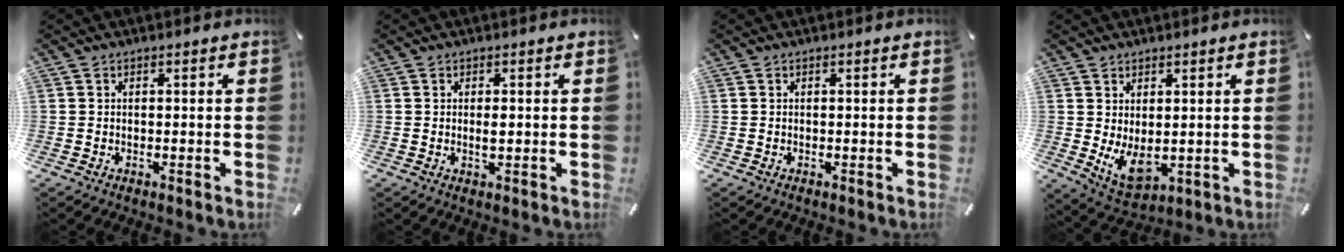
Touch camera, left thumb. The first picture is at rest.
{"total": 1.7, "force": [0.0, 0.6, 1.6], "torque": [-0.031, 0.000, 0.000]}
{"total": 0.0}
{"total": 6.9, "force": [0.7, 4.6, 5.1], "torque": [-0.090, -0.018, 0.015]}